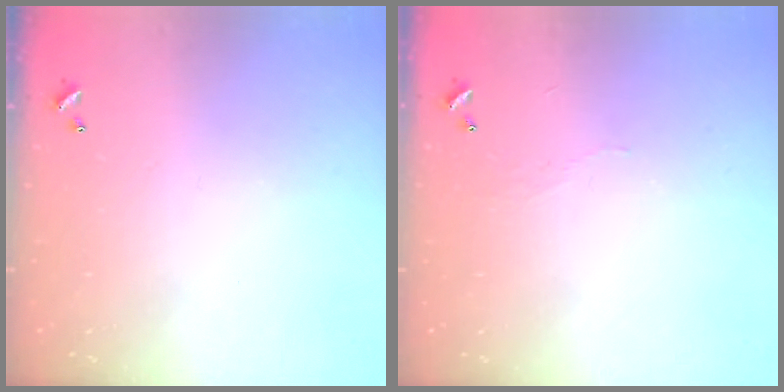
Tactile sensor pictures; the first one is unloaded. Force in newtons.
{"total": 2.0, "press": 1.9, "slide": 0.4}